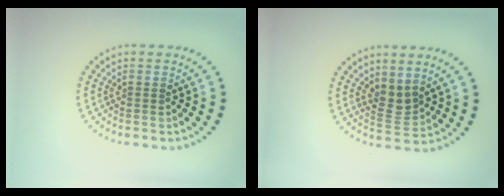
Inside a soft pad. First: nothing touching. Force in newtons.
{"total": 2.2, "press": 1.8, "slide": 1.2}